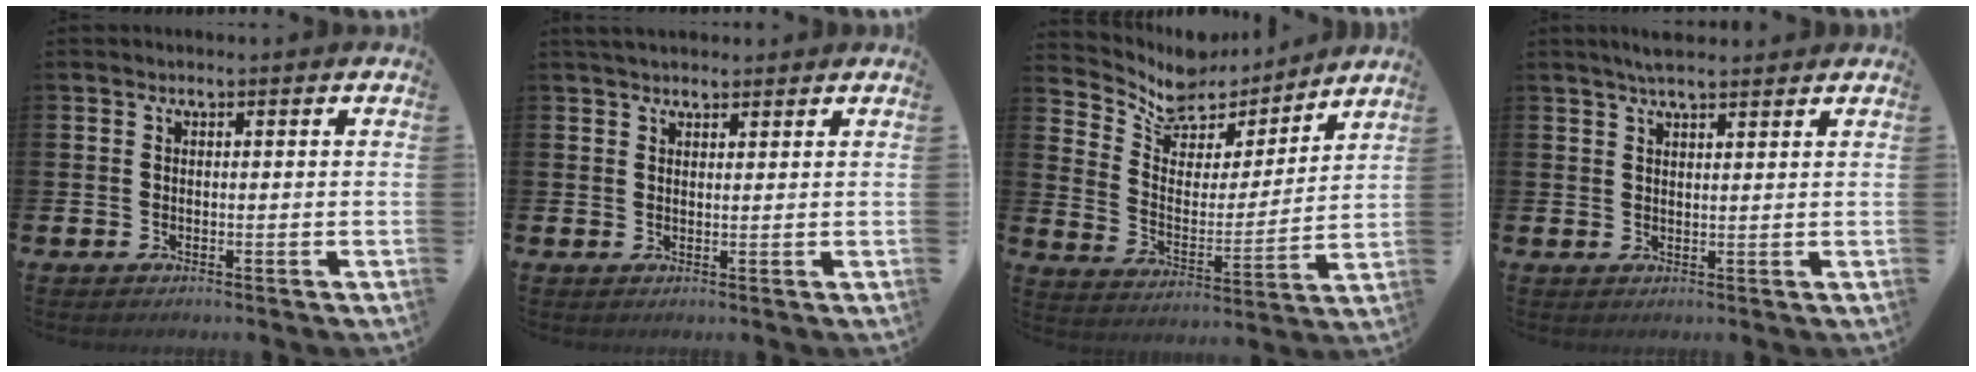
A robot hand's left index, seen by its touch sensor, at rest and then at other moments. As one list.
[{"total": 2.6, "force": [2.3, 0.8, 0.8], "torque": [-0.010, -0.003, 0.041]}, {"total": 8.1, "force": [7.3, 3.4, 1.2], "torque": [-0.074, -0.051, 0.130]}, {"total": 3.7, "force": [3.4, 0.6, 1.4], "torque": [-0.023, -0.010, 0.059]}]